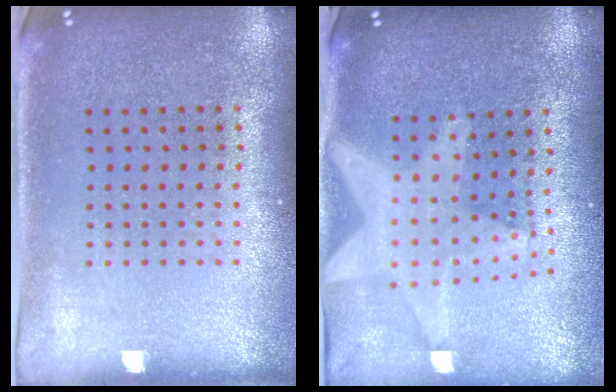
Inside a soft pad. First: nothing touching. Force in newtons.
{"total": 2.1, "press": 1.8, "slide": 1.1}